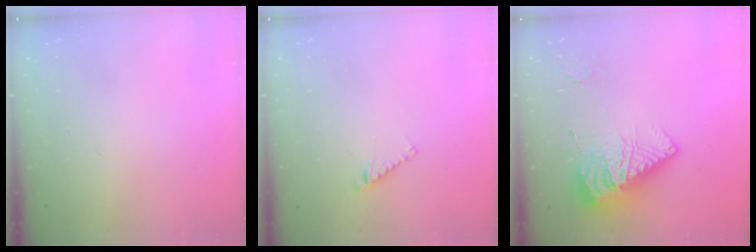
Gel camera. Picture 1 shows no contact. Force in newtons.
{"total": 3.0, "press": 3.0, "slide": 0.4}
{"total": 15.1, "press": 15.0, "slide": 1.7}